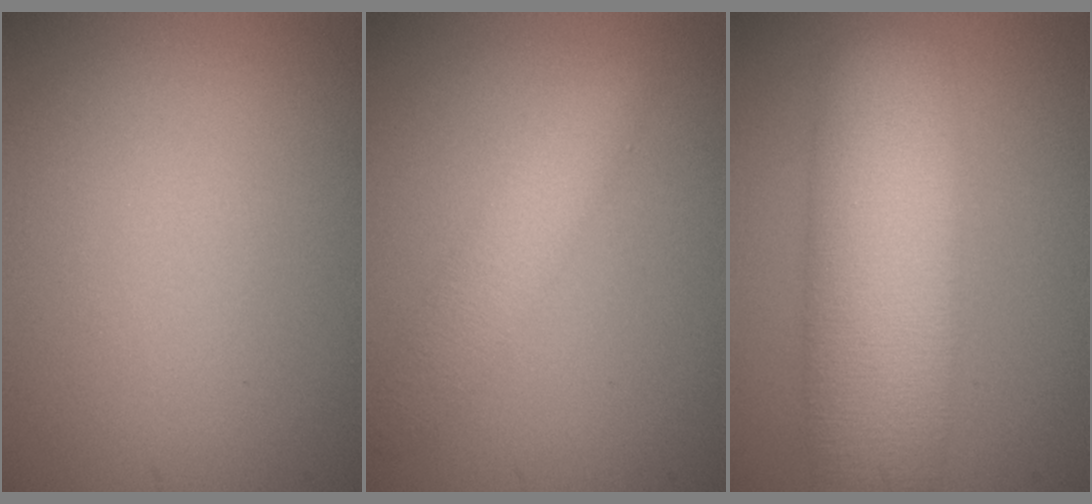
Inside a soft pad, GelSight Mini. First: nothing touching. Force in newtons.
{"total": 2.8, "press": 2.8, "slide": 0.0}
{"total": 10.2, "press": 10.2, "slide": 0.3}